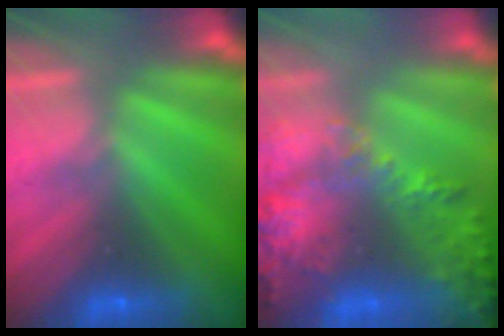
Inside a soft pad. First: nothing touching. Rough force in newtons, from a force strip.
{"total": 8.7}